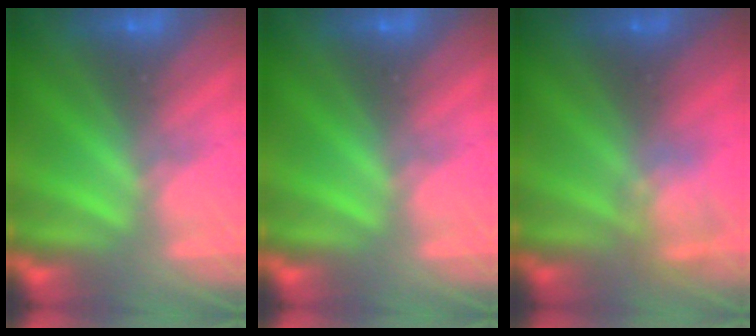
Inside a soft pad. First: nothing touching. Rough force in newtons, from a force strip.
{"total": 0.0}
{"total": 2.3}